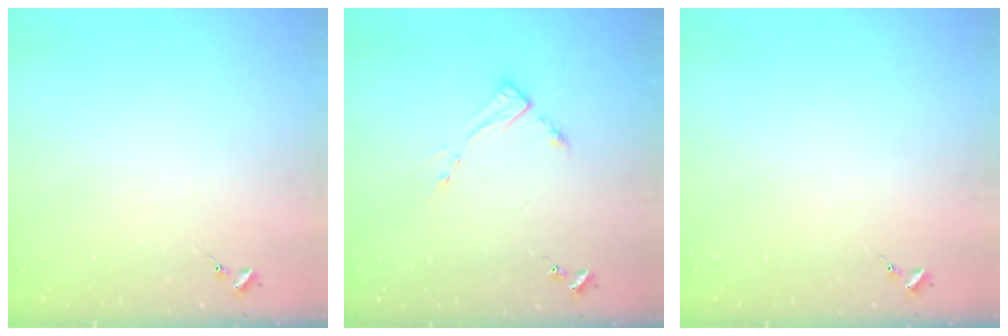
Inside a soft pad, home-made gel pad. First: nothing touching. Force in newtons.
{"total": 3.6, "press": 3.5, "slide": 0.4}
{"total": 0.0}